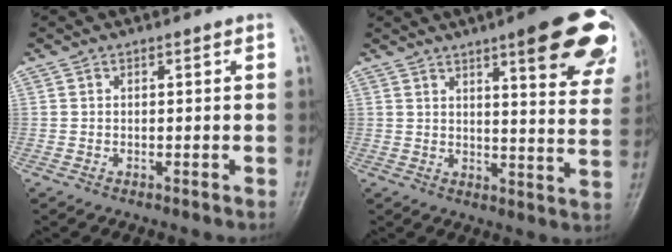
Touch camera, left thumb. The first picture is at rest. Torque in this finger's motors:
{"motor_torque": [2.48, 1.91, 1.89, -0.87, 0.08]}